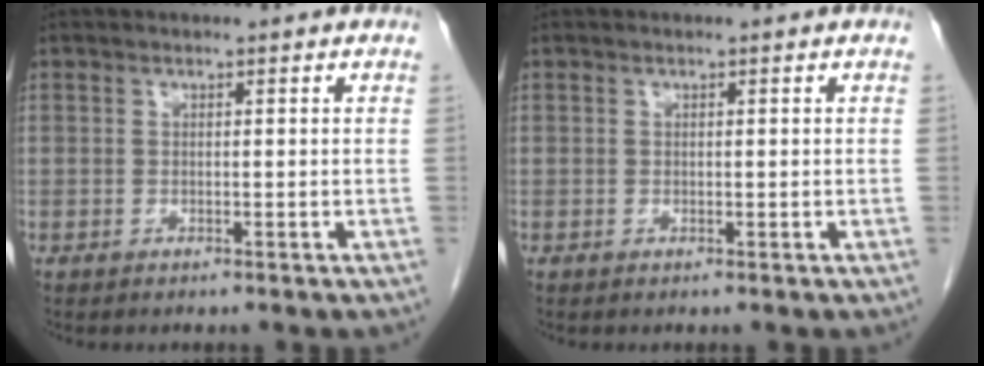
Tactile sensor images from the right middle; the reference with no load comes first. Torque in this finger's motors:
{"motor_torque": [0.00, -0.10, 0.00, 0.01]}